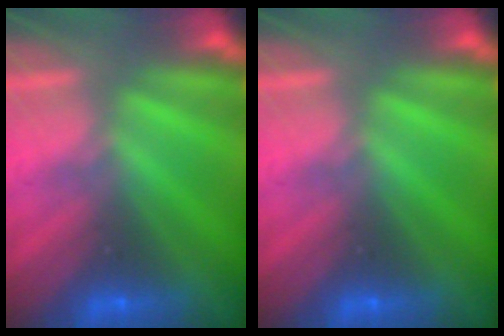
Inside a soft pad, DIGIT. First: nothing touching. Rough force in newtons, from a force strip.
{"total": 0.0}